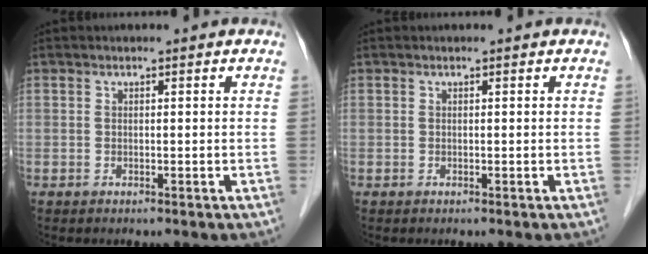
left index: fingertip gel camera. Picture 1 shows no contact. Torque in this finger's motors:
{"motor_torque": [-0.03, 0.03, 0.00, -0.01]}